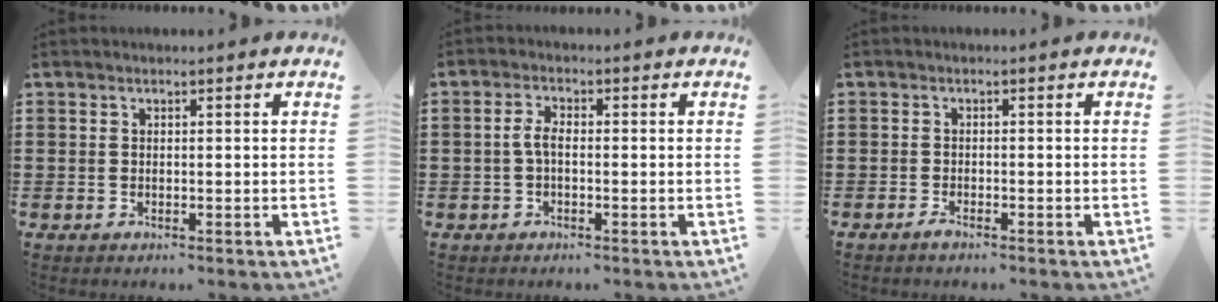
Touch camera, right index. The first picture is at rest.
{"total": 2.9, "force": [-0.5, 1.2, 2.6], "torque": [-0.064, -0.001, -0.015]}
{"total": 1.1, "force": [-1.0, 0.1, 0.5], "torque": [-0.019, -0.010, -0.021]}